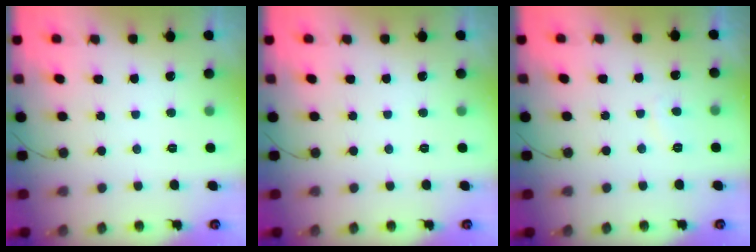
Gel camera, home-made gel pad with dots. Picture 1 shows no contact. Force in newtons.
{"total": 0.0}
{"total": 2.0, "press": 1.9, "slide": 0.6}